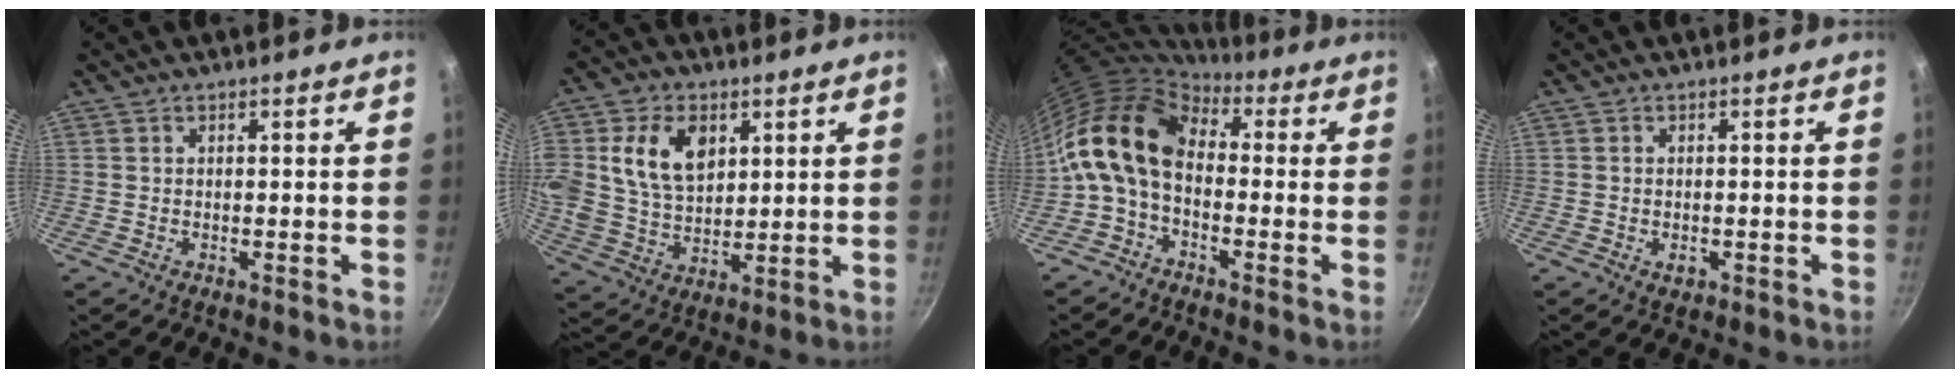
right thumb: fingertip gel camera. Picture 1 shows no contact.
{"total": 14.0, "force": [4.1, 9.9, 9.0], "torque": [-0.148, -0.011, 0.080]}
{"total": 13.0, "force": [-0.3, 8.8, 9.6], "torque": [-0.163, 0.031, -0.029]}
{"total": 1.7, "force": [-0.5, 1.1, 1.1], "torque": [-0.017, 0.000, -0.008]}